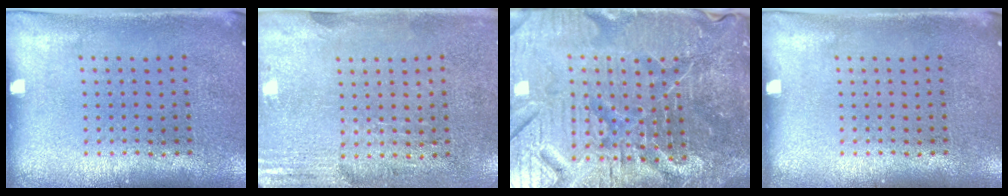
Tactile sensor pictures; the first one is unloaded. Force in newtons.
{"total": 2.8, "press": 2.5, "slide": 1.4}
{"total": 7.2, "press": 6.4, "slide": 3.3}
{"total": 0.0}